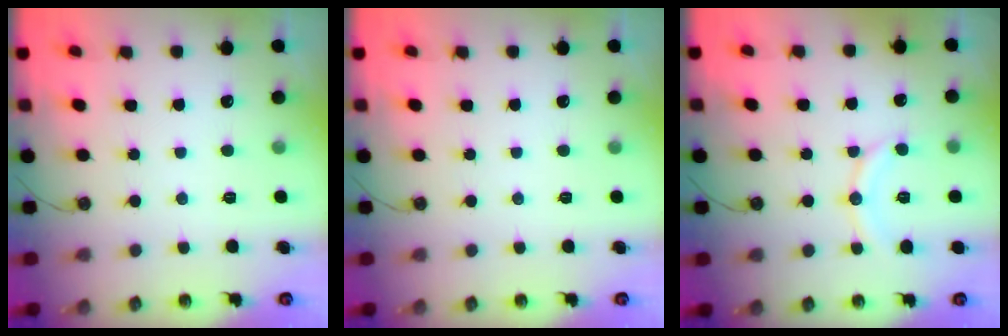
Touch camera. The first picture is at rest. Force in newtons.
{"total": 0.0}
{"total": 9.4, "press": 9.4, "slide": 0.9}